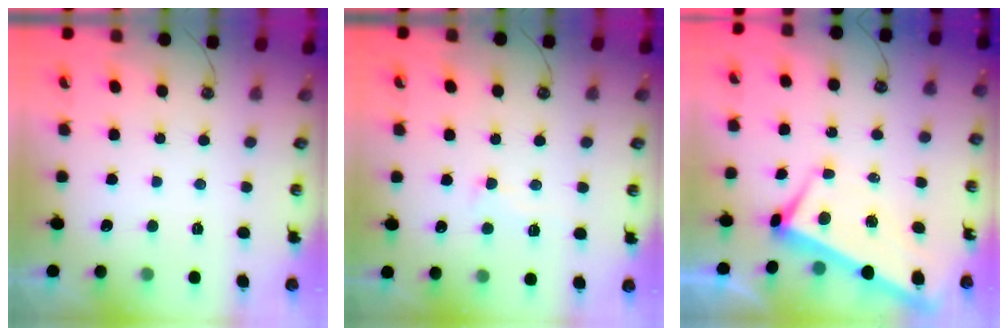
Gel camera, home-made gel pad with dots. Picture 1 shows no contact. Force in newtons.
{"total": 0.6, "press": 0.3, "slide": 0.5}
{"total": 2.5, "press": 2.3, "slide": 0.9}